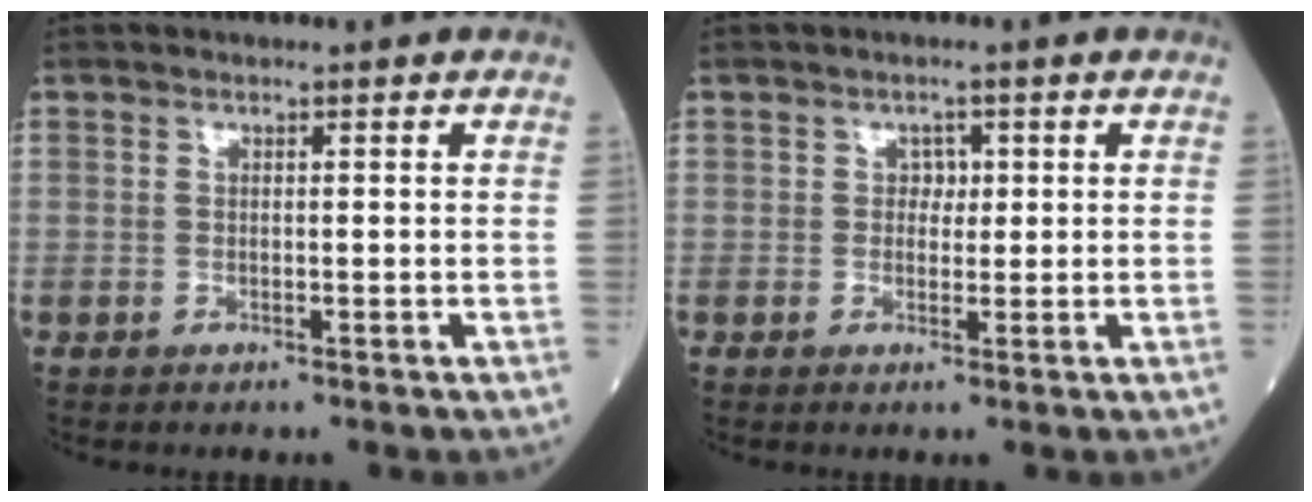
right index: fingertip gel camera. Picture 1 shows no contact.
{"total": 1.6, "force": [0.3, 1.3, 0.9], "torque": [-0.005, 0.001, 0.002]}